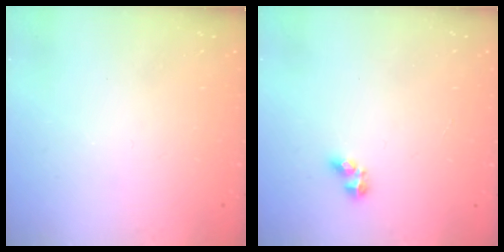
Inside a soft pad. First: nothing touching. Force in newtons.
{"total": 3.4, "press": 3.2, "slide": 1.2}